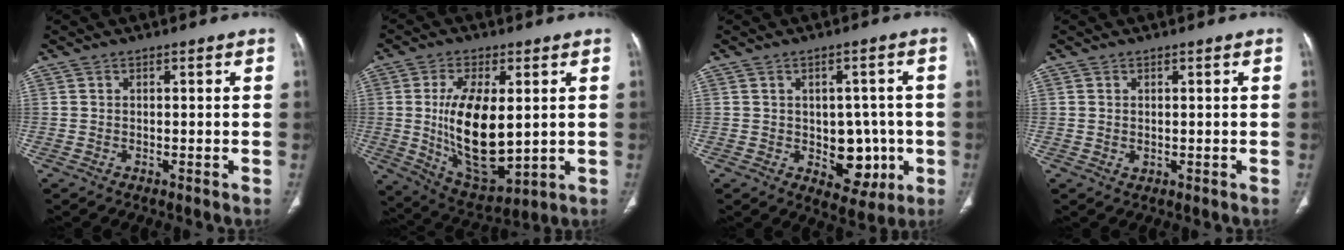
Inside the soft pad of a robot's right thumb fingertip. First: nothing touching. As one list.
[{"total": 17.0, "force": [0.8, 8.1, 15.0], "torque": [-0.257, -0.024, 0.033]}, {"total": 9.0, "force": [-1.5, 6.3, 6.2], "torque": [-0.037, 0.006, -0.008]}, {"total": 1.0, "force": [0.2, 0.8, 0.6], "torque": [-0.013, -0.003, 0.008]}]